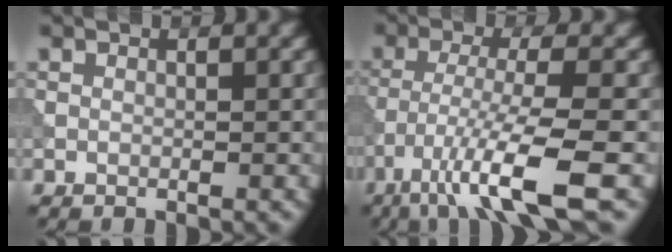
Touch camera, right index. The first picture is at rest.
{"total": 7.8, "force": [-4.3, 0.9, 6.5], "torque": [-0.112, -0.005, -0.081]}